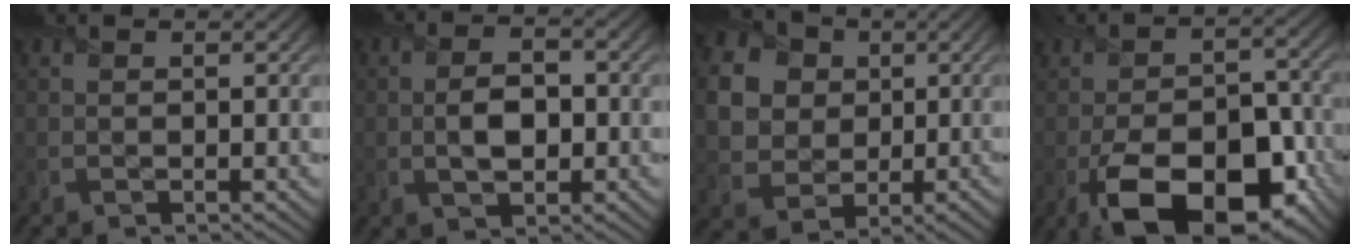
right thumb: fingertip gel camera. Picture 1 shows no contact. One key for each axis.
{"total": 4.4, "fx": -0.5, "fy": 2.5, "fz": 3.6, "tx": -0.072, "ty": -0.001, "tz": -0.009}
{"total": 11.5, "fx": 2.0, "fy": 10.1, "fz": 5.1, "tx": -0.179, "ty": 0.010, "tz": 0.032}
{"total": 15.8, "fx": -7.4, "fy": 8.5, "fz": 11.1, "tx": -0.179, "ty": -0.024, "tz": -0.114}